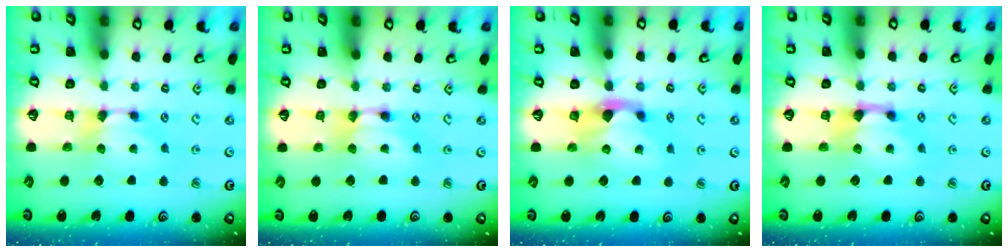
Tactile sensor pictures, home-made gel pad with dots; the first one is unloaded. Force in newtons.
{"total": 2.0, "press": 2.0, "slide": 0.1}
{"total": 2.3, "press": 1.9, "slide": 1.2}
{"total": 1.5, "press": 0.7, "slide": 1.4}